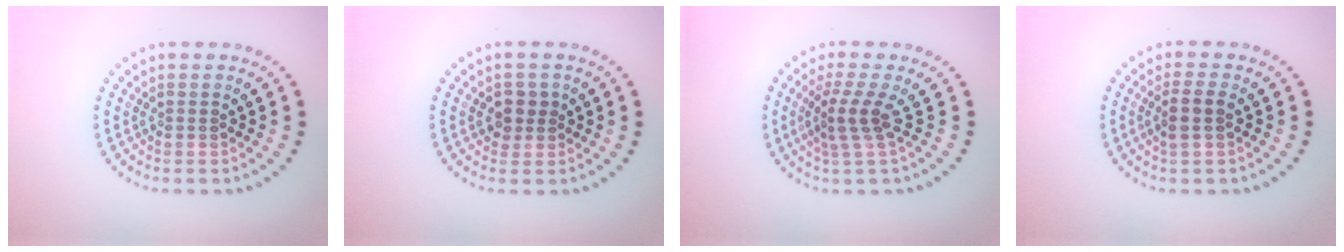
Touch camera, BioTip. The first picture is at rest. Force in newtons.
{"total": 1.9, "press": 1.7, "slide": 0.6}
{"total": 2.6, "press": 1.8, "slide": 1.9}
{"total": 2.1, "press": 1.9, "slide": 0.8}